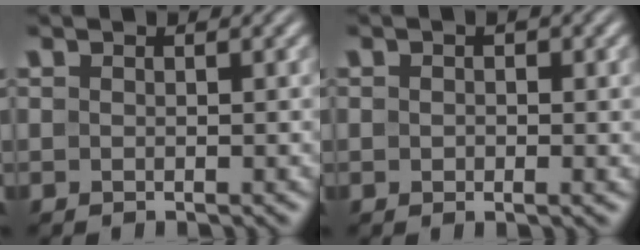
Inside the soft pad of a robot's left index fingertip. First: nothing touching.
{"total": 2.2, "force": [0.2, 1.0, 1.9], "torque": [-0.026, 0.001, 0.004]}